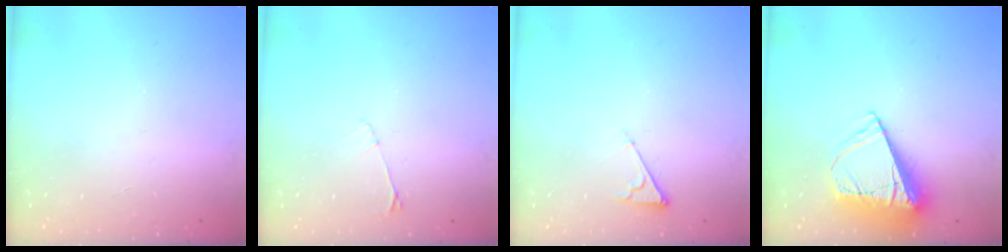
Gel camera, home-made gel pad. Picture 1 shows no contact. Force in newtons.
{"total": 3.0, "press": 3.0, "slide": 0.5}
{"total": 3.6, "press": 3.6, "slide": 0.4}
{"total": 10.8, "press": 10.7, "slide": 1.3}